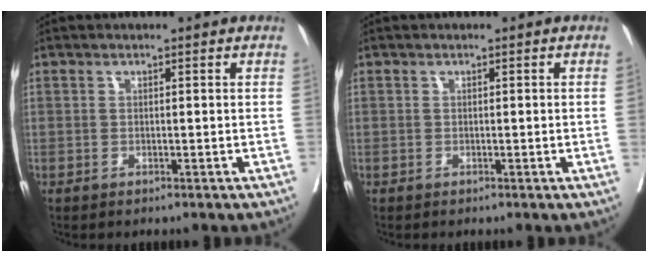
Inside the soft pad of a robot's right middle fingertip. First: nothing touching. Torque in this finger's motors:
{"motor_torque": [0.69, -0.80, -0.14, -0.21]}